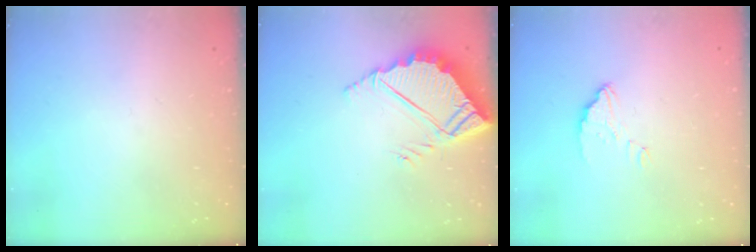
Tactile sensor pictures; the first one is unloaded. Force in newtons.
{"total": 7.8, "press": 7.7, "slide": 0.5}
{"total": 3.4, "press": 3.4, "slide": 0.3}